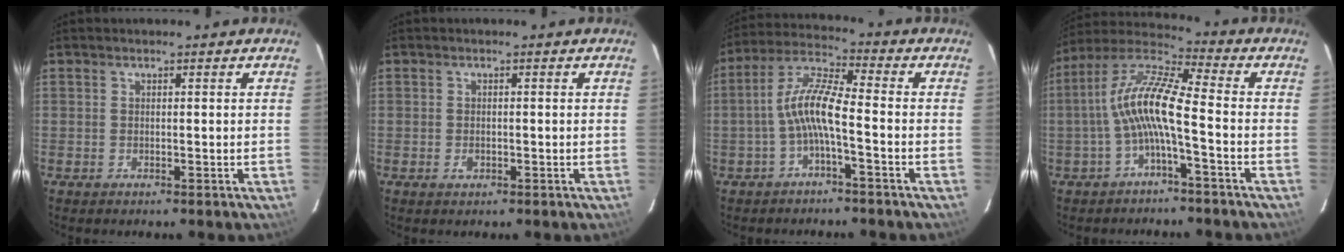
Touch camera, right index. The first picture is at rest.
{"total": 1.6, "force": [-0.5, 1.0, 1.1], "torque": [-0.020, 0.001, -0.009]}
{"total": 7.8, "force": [-2.4, 1.0, 7.4], "torque": [-0.173, 0.018, -0.047]}
{"total": 10.7, "force": [-2.5, 1.4, 10.3], "torque": [-0.218, 0.018, -0.052]}